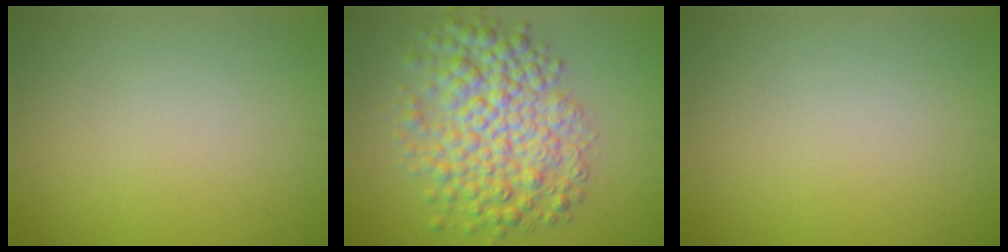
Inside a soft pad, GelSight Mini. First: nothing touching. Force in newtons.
{"total": 6.8, "press": 6.8, "slide": 0.2}
{"total": 0.0}